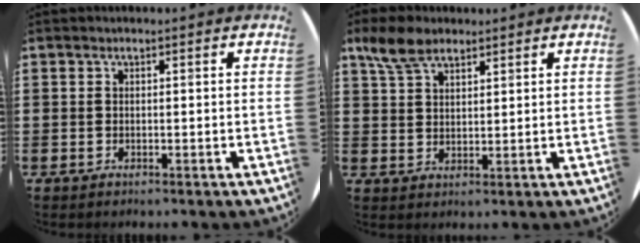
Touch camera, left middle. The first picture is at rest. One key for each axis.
{"total": 5.7, "fx": 4.3, "fy": 2.6, "fz": 2.7, "tx": -0.063, "ty": 0.001, "tz": 0.082}